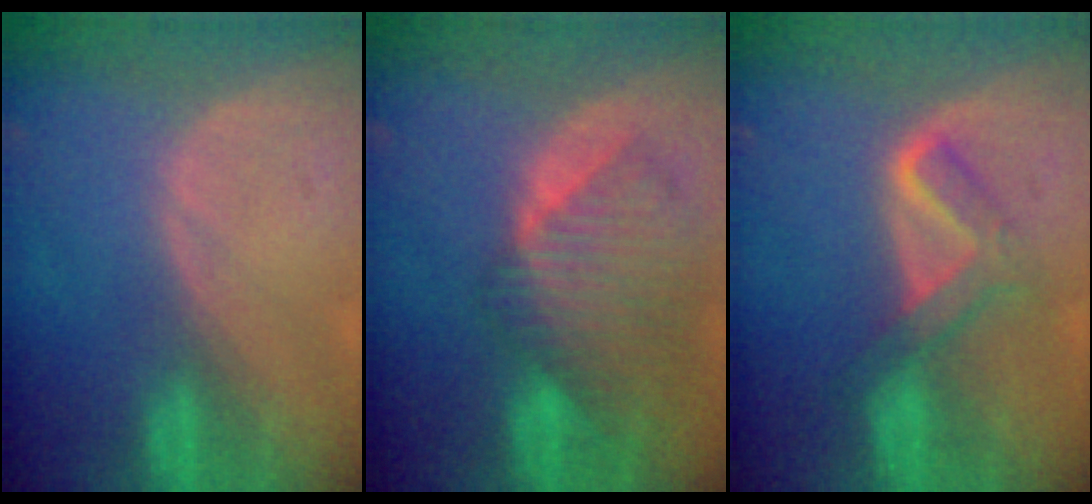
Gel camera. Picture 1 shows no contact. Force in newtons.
{"total": 9.9, "press": 8.6, "slide": 5.0}
{"total": 5.2, "press": 5.1, "slide": 0.8}